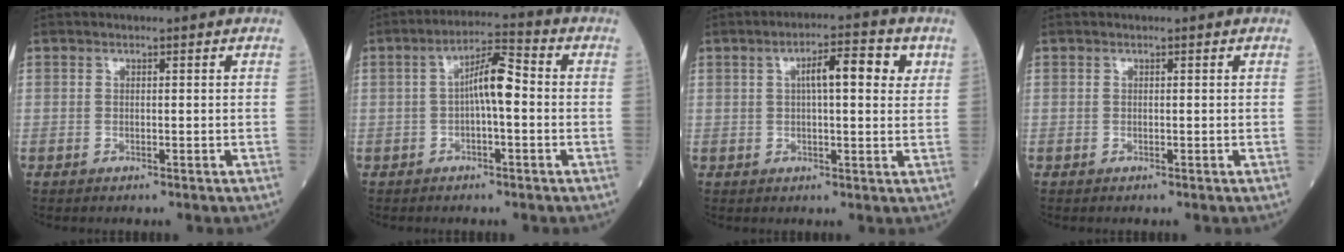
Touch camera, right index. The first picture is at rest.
{"total": 6.2, "force": [-0.2, 1.2, 6.1], "torque": [-0.105, 0.022, -0.008]}
{"total": 7.0, "force": [2.2, 1.7, 6.4], "torque": [-0.097, 0.016, 0.028]}
{"total": 0.0}